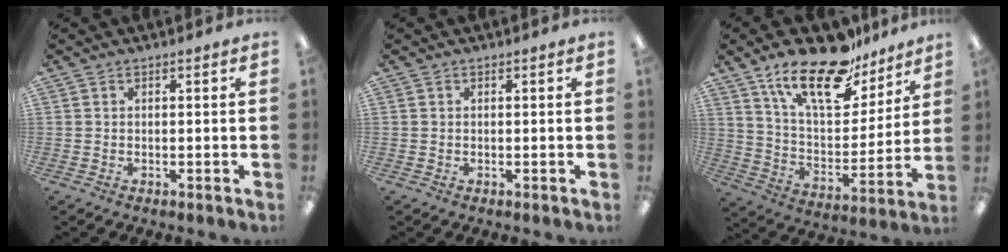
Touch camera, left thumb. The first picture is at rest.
{"total": 0.0}
{"total": 20.8, "force": [14.8, 8.4, 12.0], "torque": [-0.202, -0.086, 0.257]}